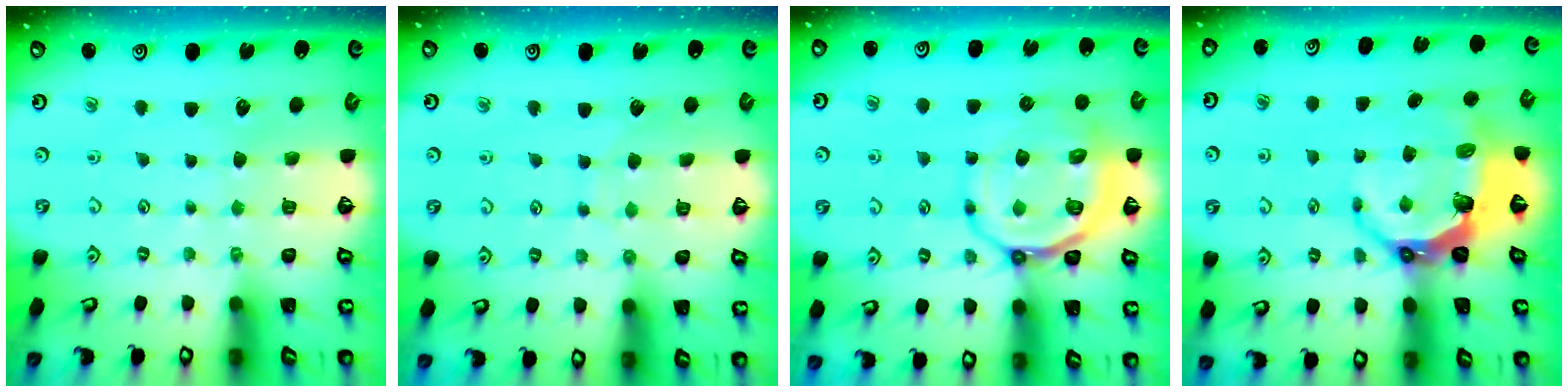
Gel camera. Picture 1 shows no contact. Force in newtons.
{"total": 5.6, "press": 5.6, "slide": 0.5}
{"total": 13.5, "press": 13.3, "slide": 2.7}
{"total": 9.3, "press": 8.0, "slide": 4.8}